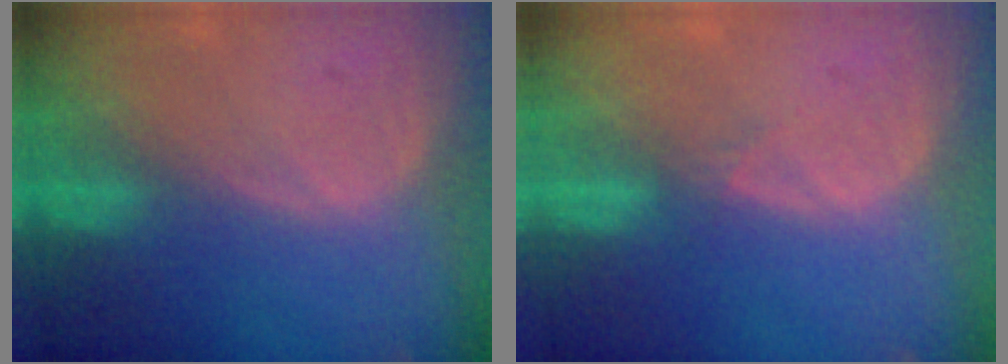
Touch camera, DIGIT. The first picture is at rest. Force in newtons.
{"total": 0.7, "press": 0.7, "slide": 0.2}